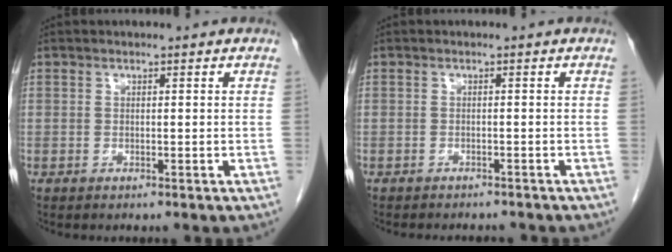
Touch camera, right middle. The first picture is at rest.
{"total": 4.7, "force": [-4.4, 1.3, 1.4], "torque": [-0.014, -0.002, -0.054]}